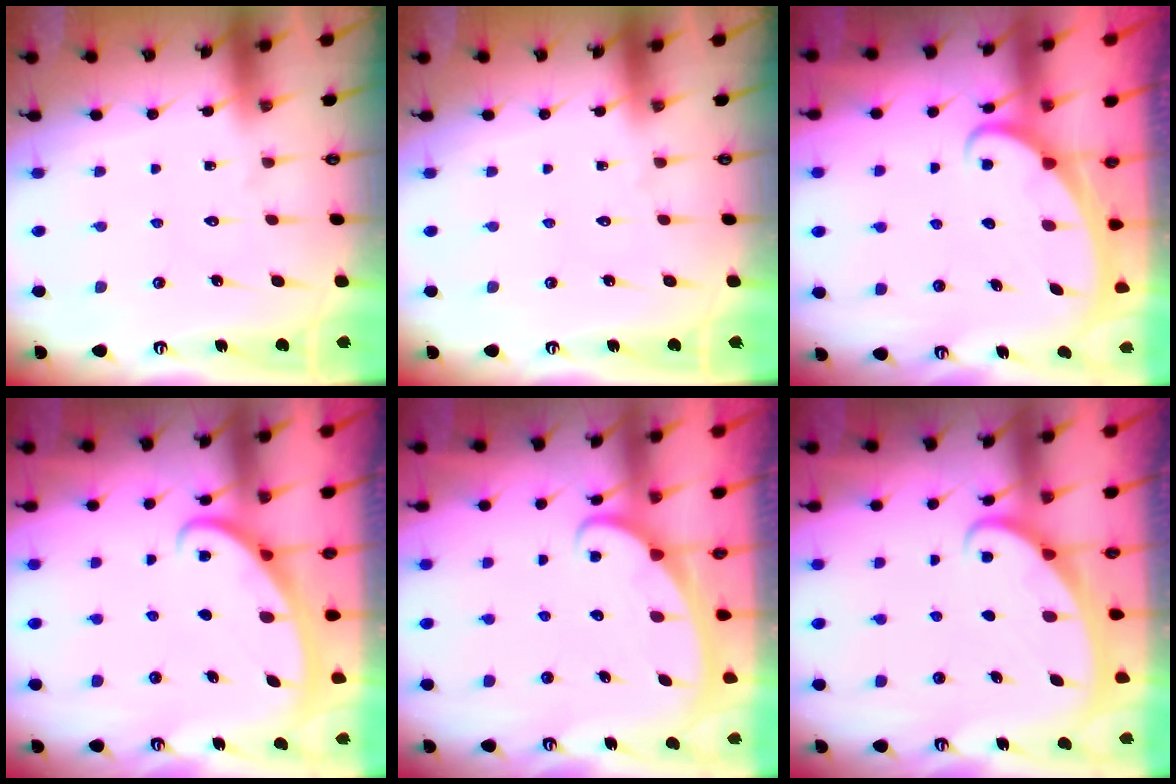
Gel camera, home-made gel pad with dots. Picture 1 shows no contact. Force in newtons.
{"total": 0.0}
{"total": 2.4, "press": 2.3, "slide": 0.3}
{"total": 2.6, "press": 2.6, "slide": 0.4}
{"total": 2.5, "press": 2.5, "slide": 0.4}
{"total": 2.2, "press": 2.1, "slide": 0.3}